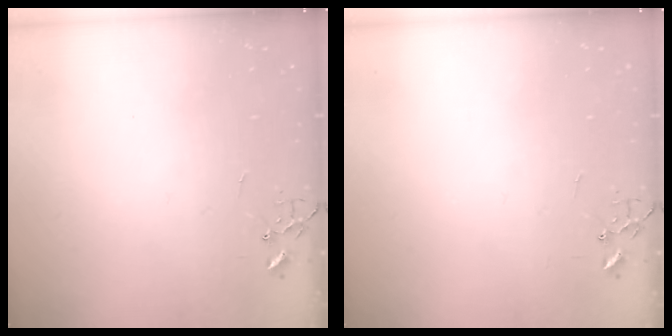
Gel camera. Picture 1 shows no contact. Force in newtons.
{"total": 0.0}